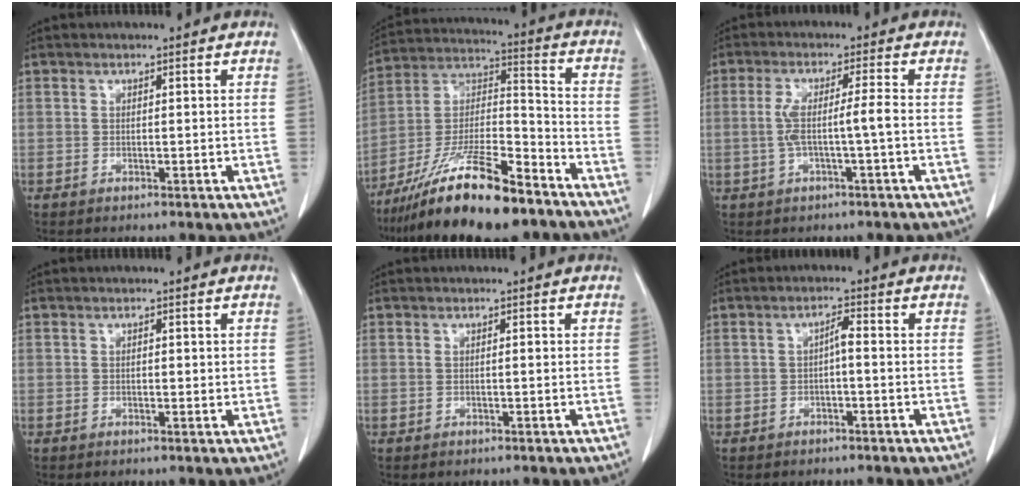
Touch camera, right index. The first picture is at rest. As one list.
[{"total": 19.5, "force": [-13.6, 3.8, 13.5], "torque": [-0.258, -0.011, -0.239]}, {"total": 4.8, "force": [-0.6, -0.3, 4.8], "torque": [-0.099, 0.016, -0.006]}, {"total": 1.0, "force": [0.2, 0.5, 0.8], "torque": [-0.015, -0.001, 0.004]}, {"total": 0.5, "force": [0.1, 0.1, 0.5], "torque": [-0.010, 0.002, 0.005]}, {"total": 1.9, "force": [-0.4, 0.3, 1.9], "torque": [-0.033, 0.006, -0.005]}]